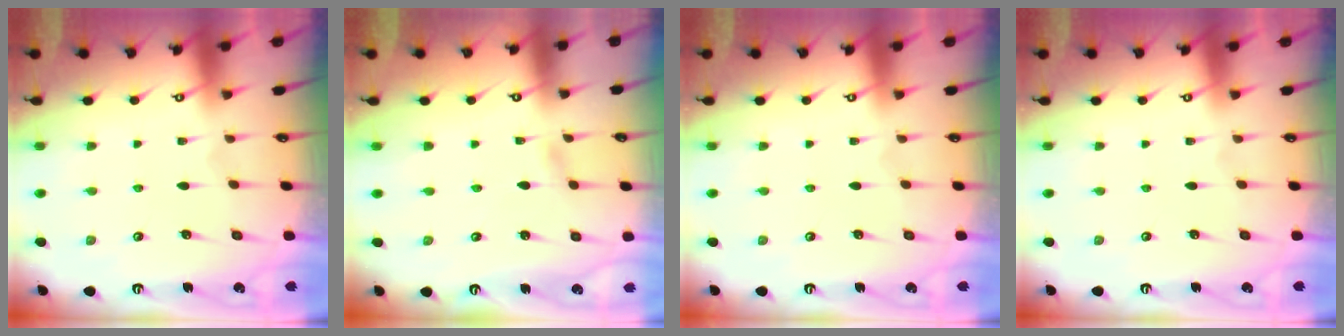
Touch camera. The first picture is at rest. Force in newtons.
{"total": 1.4, "press": 1.4, "slide": 0.2}
{"total": 0.0}
{"total": 0.0}